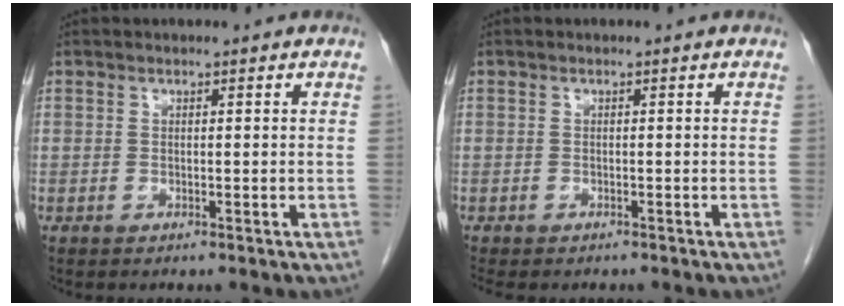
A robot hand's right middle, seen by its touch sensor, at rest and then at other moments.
{"total": 3.8, "force": [-3.3, 1.4, 1.4], "torque": [-0.016, -0.006, -0.043]}